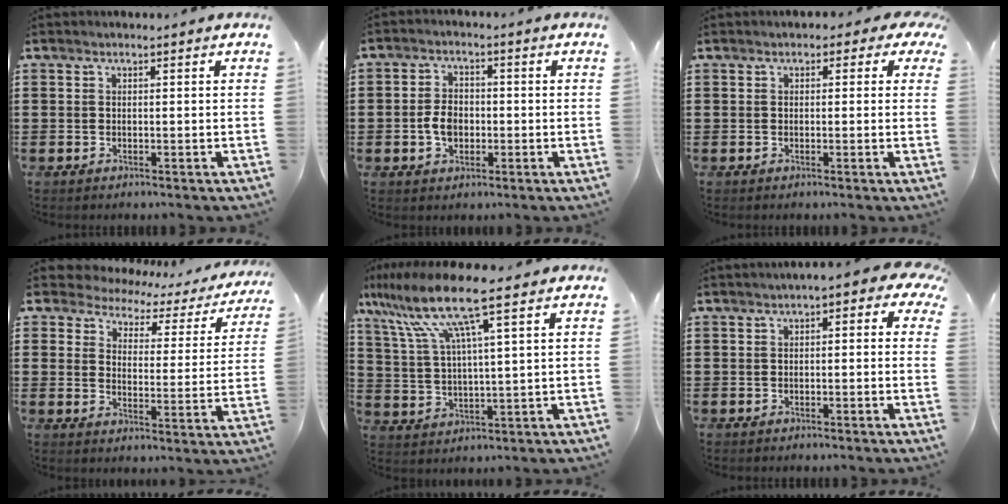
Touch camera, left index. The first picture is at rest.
{"total": 4.3, "force": [-0.8, 2.8, 3.1], "torque": [-0.074, 0.001, -0.020]}
{"total": 1.3, "force": [0.0, 1.0, 0.8], "torque": [-0.013, 0.004, -0.004]}
{"total": 3.8, "force": [3.5, 1.4, 0.4], "torque": [-0.033, -0.023, 0.055]}
{"total": 12.7, "force": [7.8, 1.2, 9.9], "torque": [-0.235, -0.025, 0.125]}
{"total": 1.6, "force": [-0.1, 0.7, 1.4], "torque": [-0.030, 0.007, -0.007]}